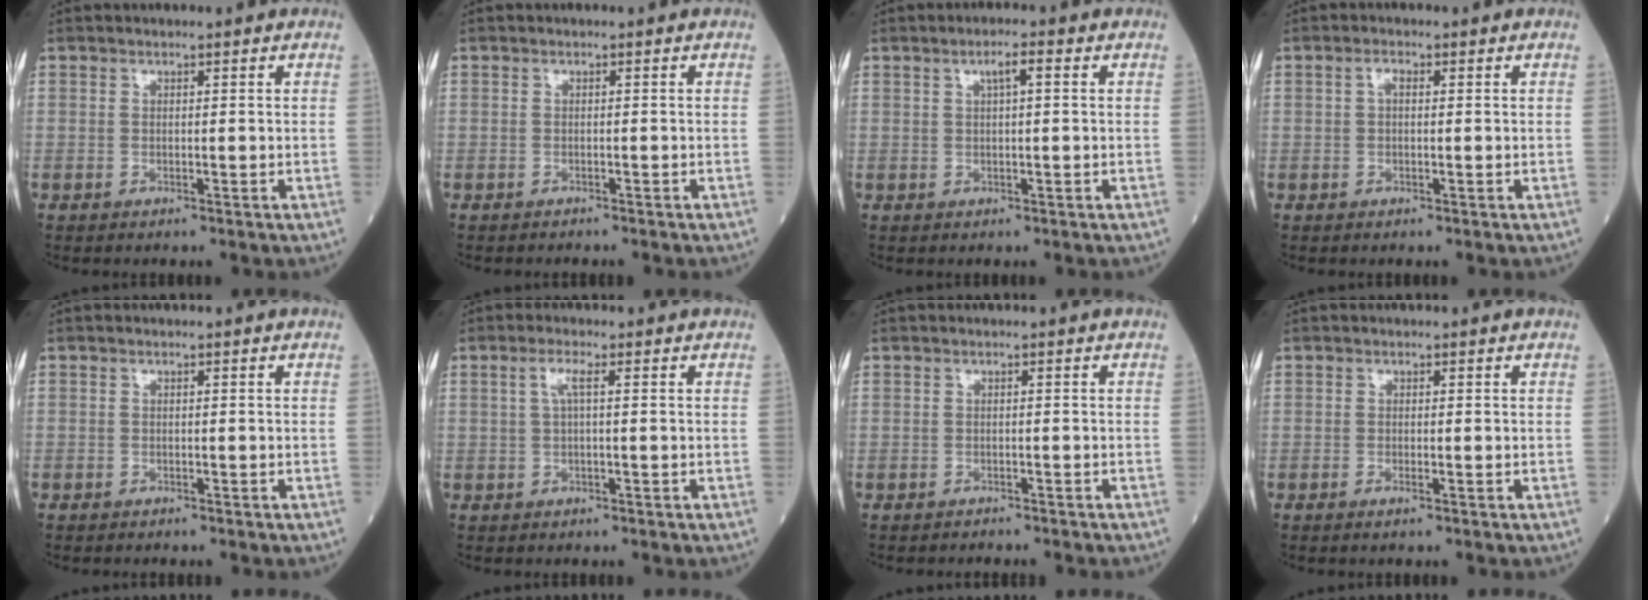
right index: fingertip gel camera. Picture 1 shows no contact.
{"total": 1.0, "force": [-1.0, 0.2, 0.2], "torque": [-0.007, -0.001, -0.014]}
{"total": 2.5, "force": [0.8, 0.3, 2.3], "torque": [-0.042, 0.007, 0.014]}
{"total": 1.3, "force": [0.2, 0.6, 1.2], "torque": [-0.022, 0.006, 0.004]}
{"total": 1.0, "force": [-0.9, 0.4, 0.1], "torque": [-0.007, 0.001, -0.015]}
{"total": 2.2, "force": [0.4, 0.1, 2.1], "torque": [-0.048, 0.008, 0.010]}
{"total": 2.9, "force": [-2.7, 0.7, 0.5], "torque": [-0.009, -0.002, -0.032]}
{"total": 0.8, "force": [-0.5, -0.2, 0.6], "torque": [-0.015, -0.002, -0.008]}